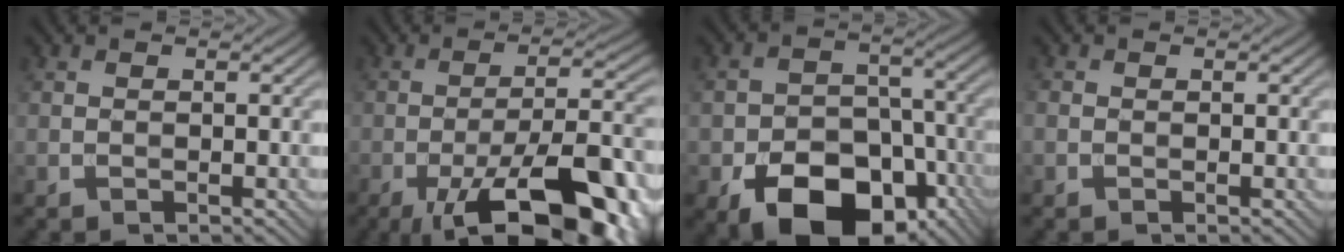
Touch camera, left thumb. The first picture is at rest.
{"total": 18.0, "force": [-8.9, 6.1, 14.4], "torque": [-0.207, 0.002, -0.135]}
{"total": 15.1, "force": [-7.7, 9.5, 8.8], "torque": [-0.149, -0.036, -0.122]}
{"total": 0.6, "force": [-0.4, 0.4, 0.2], "torque": [-0.010, -0.003, -0.010]}